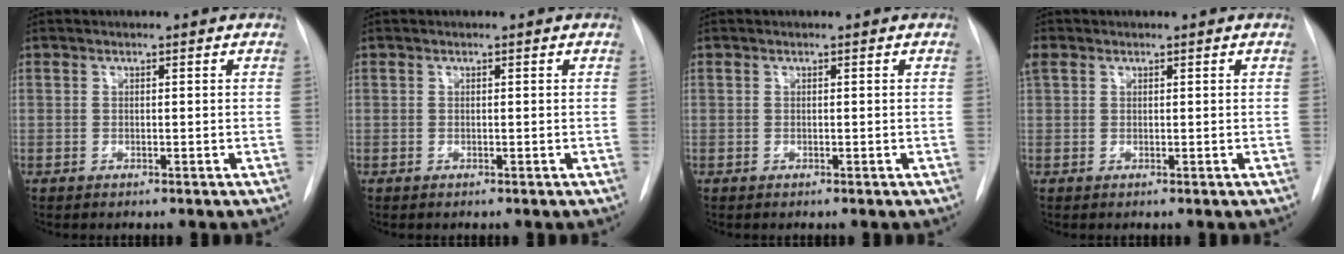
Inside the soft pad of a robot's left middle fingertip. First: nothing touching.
{"total": 0.0}
{"total": 0.0}
{"total": 2.7, "force": [1.8, 1.5, 1.3], "torque": [-0.047, 0.022, 0.044]}